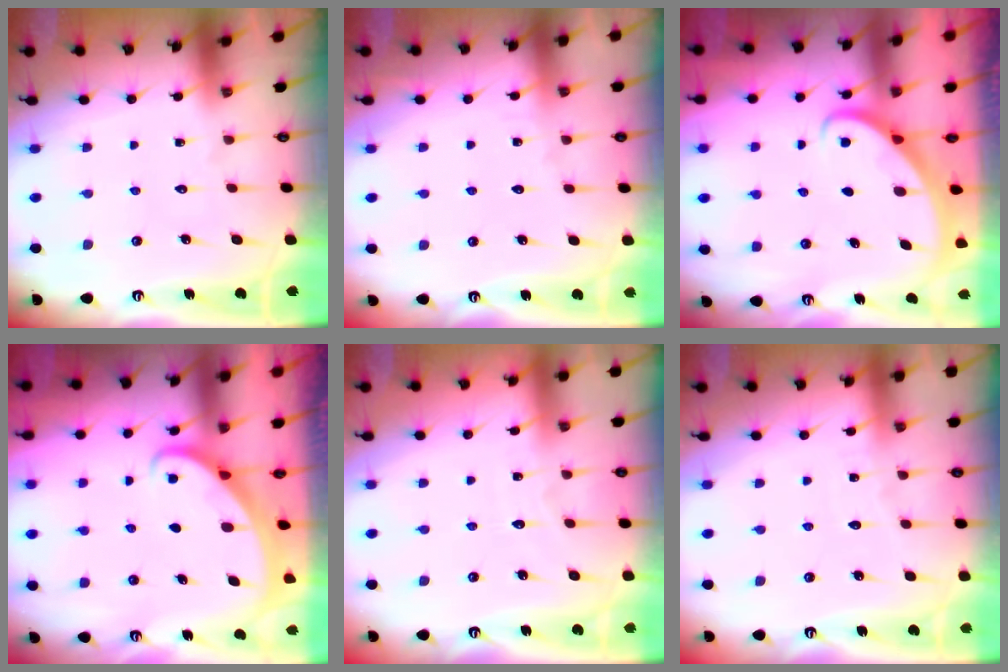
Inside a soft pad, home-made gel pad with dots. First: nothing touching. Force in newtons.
{"total": 3.6, "press": 3.5, "slide": 0.4}
{"total": 2.7, "press": 2.7, "slide": 0.2}
{"total": 1.8, "press": 1.7, "slide": 0.0}
{"total": 3.4, "press": 3.4, "slide": 0.5}
{"total": 2.6, "press": 2.6, "slide": 0.3}